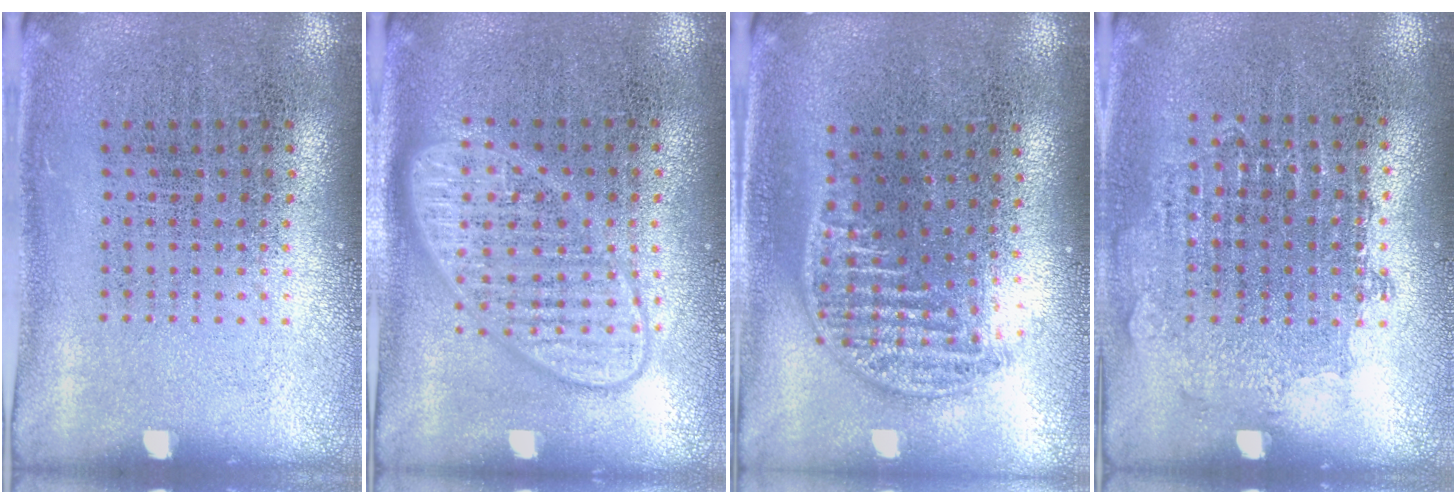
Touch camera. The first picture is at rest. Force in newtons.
{"total": 2.6, "press": 2.6, "slide": 0.4}
{"total": 1.3, "press": 1.1, "slide": 0.5}
{"total": 0.8, "press": 0.8, "slide": 0.3}